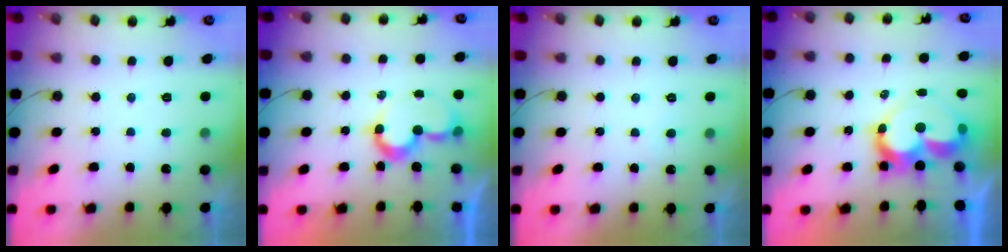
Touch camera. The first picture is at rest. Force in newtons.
{"total": 7.8, "press": 7.8, "slide": 0.6}
{"total": 3.3, "press": 3.2, "slide": 0.2}
{"total": 11.5, "press": 11.4, "slide": 0.8}